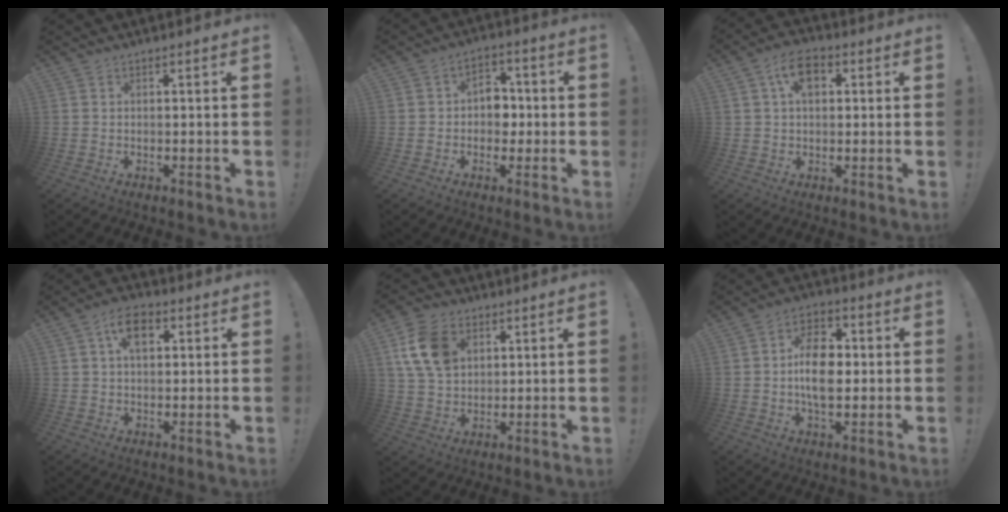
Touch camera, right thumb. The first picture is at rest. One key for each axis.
{"total": 7.2, "fx": -0.4, "fy": 6.1, "fz": 3.9, "tx": -0.053, "ty": 0.011, "tz": -0.006}
{"total": 8.7, "fx": 2.9, "fy": 5.4, "fz": 6.1, "tx": -0.099, "ty": 0.011, "tz": 0.054}
{"total": 8.0, "fx": 2.7, "fy": 4.8, "fz": 5.7, "tx": -0.084, "ty": 0.007, "tz": 0.047}
{"total": 13.6, "fx": 4.6, "fy": 10.0, "fz": 7.9, "tx": -0.138, "ty": -0.003, "tz": 0.091}
{"total": 12.3, "fx": -0.3, "fy": 7.8, "fz": 9.6, "tx": -0.164, "ty": 0.008, "tz": -0.008}